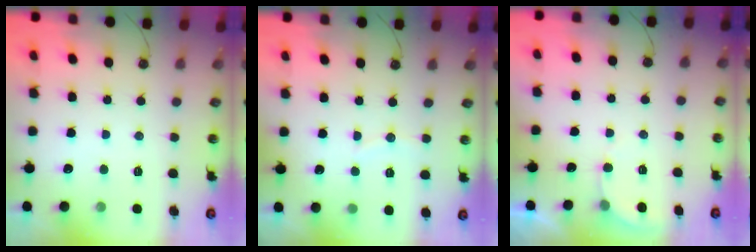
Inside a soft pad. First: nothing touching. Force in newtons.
{"total": 3.6, "press": 3.5, "slide": 0.7}
{"total": 2.9, "press": 2.9, "slide": 0.3}